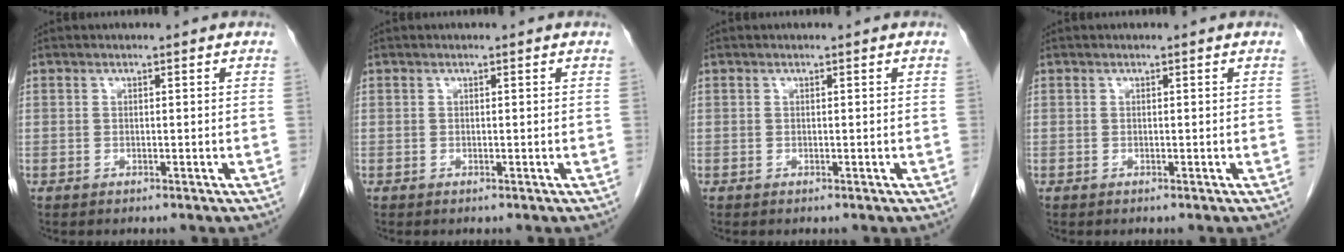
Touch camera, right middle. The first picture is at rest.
{"total": 0.0}
{"total": 0.0}
{"total": 0.0}